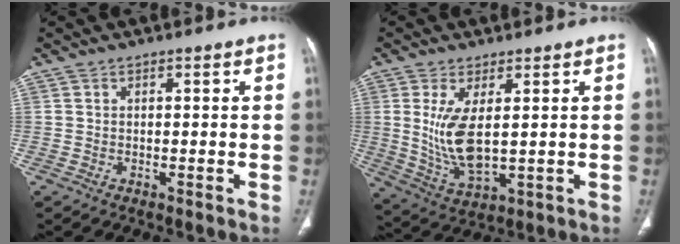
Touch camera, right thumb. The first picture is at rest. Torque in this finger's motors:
{"motor_torque": [-0.28, 0.83, 0.72, 0.68, 0.04]}